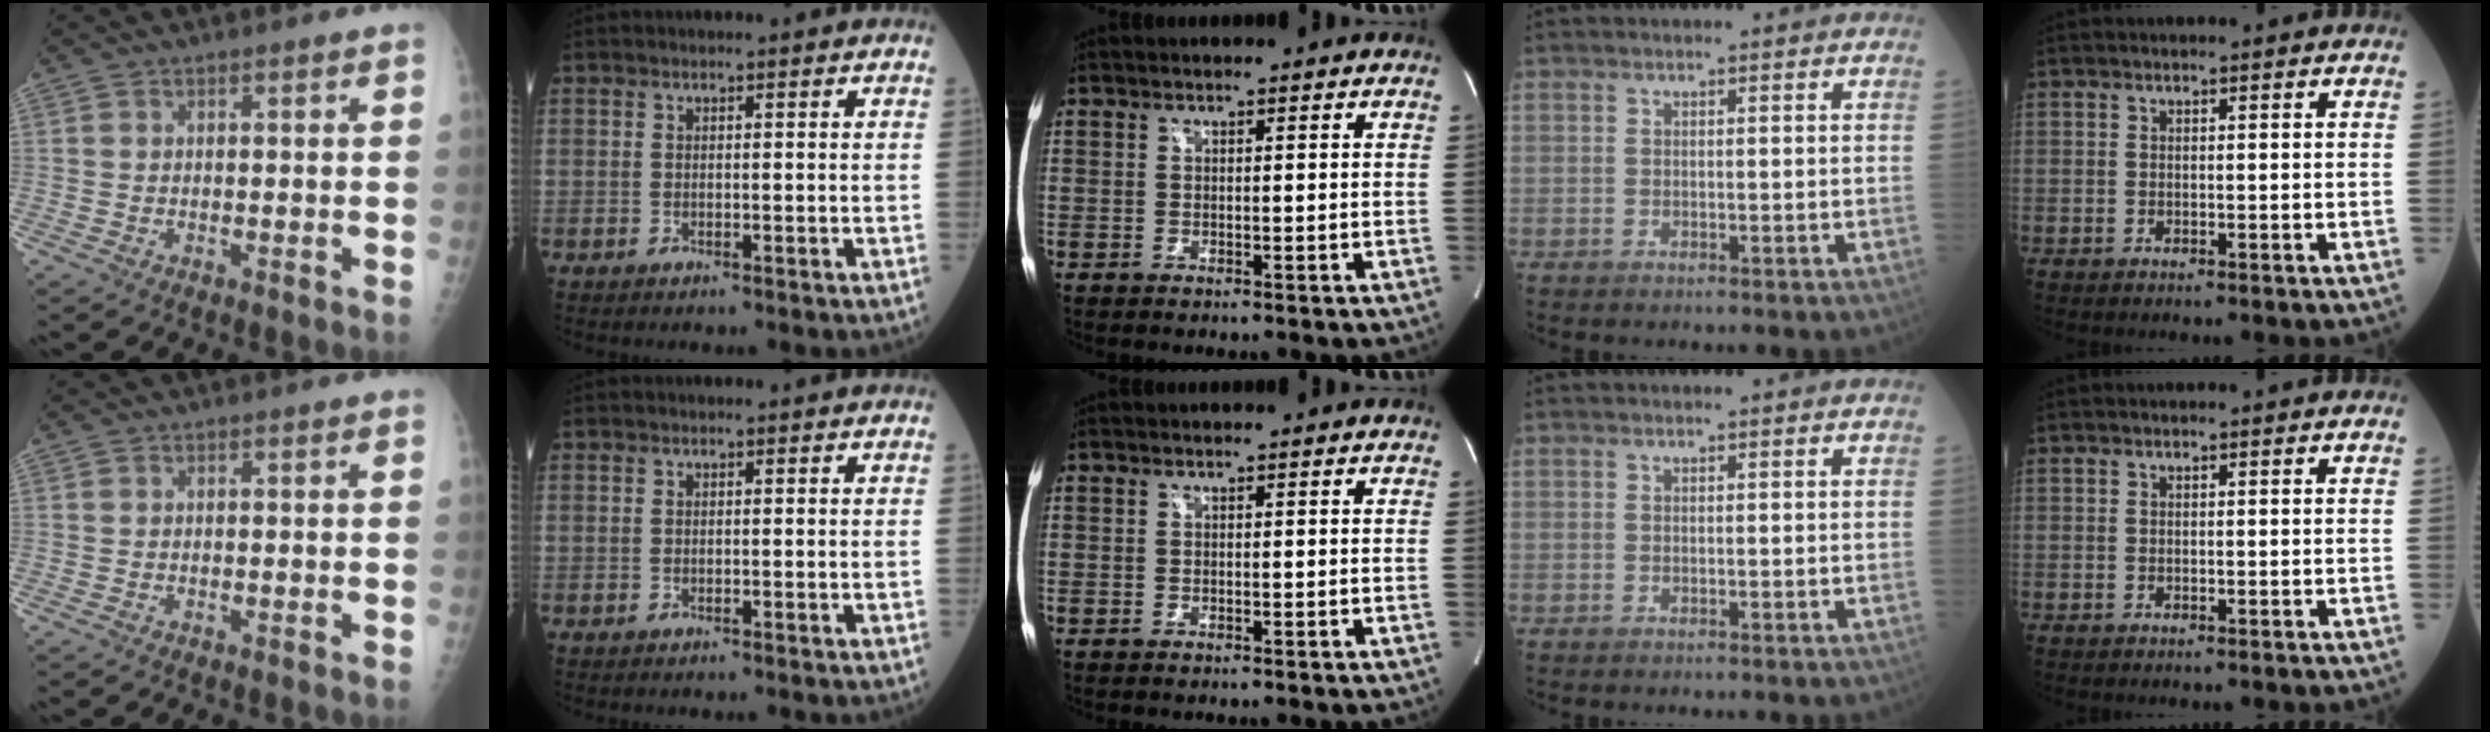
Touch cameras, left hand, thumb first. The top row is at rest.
{}